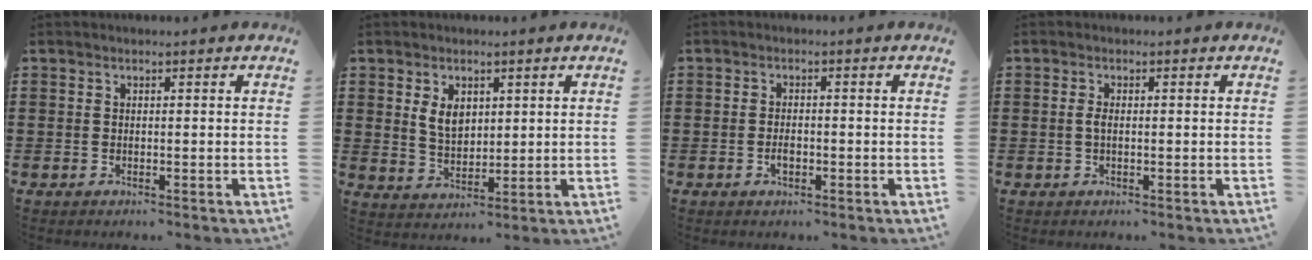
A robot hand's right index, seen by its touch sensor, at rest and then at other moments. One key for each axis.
{"total": 4.5, "fx": 1.6, "fy": 2.9, "fz": 3.1, "tx": -0.061, "ty": 0.005, "tz": 0.027}
{"total": 1.8, "fx": -0.8, "fy": 0.8, "fz": 1.5, "tx": -0.028, "ty": 0.001, "tz": -0.014}
{"total": 1.4, "fx": -0.3, "fy": 0.4, "fz": 1.3, "tx": -0.033, "ty": -0.004, "tz": -0.009}